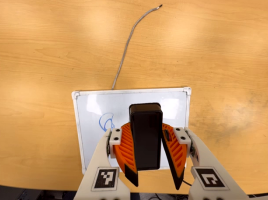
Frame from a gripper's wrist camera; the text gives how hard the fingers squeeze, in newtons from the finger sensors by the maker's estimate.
{"total": 8.6, "left": 9.4, "right": 7.9}